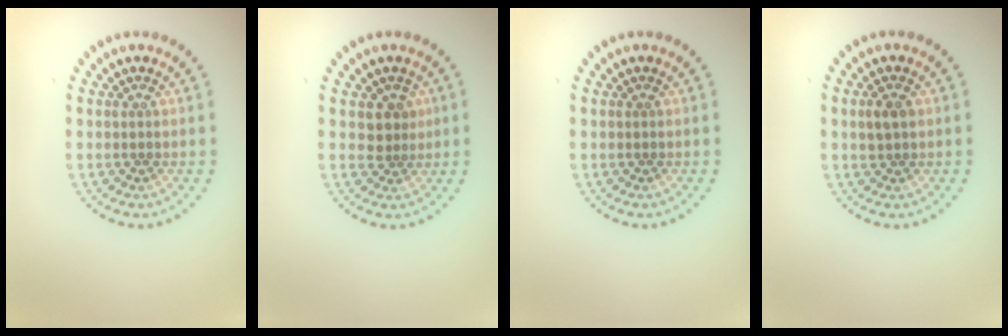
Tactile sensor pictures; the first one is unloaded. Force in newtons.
{"total": 2.0, "press": 1.6, "slide": 1.1}
{"total": 0.0}
{"total": 1.7, "press": 1.7, "slide": 0.2}